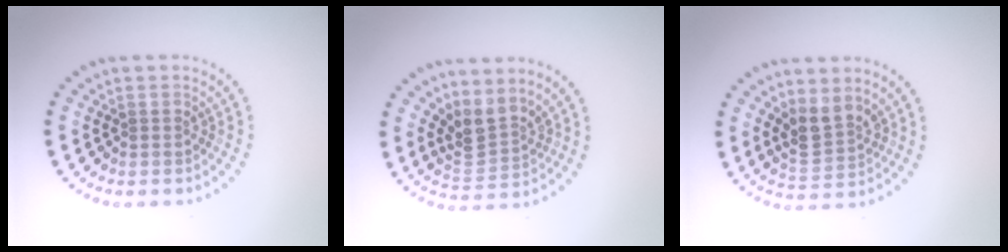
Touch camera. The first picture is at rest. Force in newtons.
{"total": 3.2, "press": 2.2, "slide": 2.4}
{"total": 3.0, "press": 2.6, "slide": 1.5}